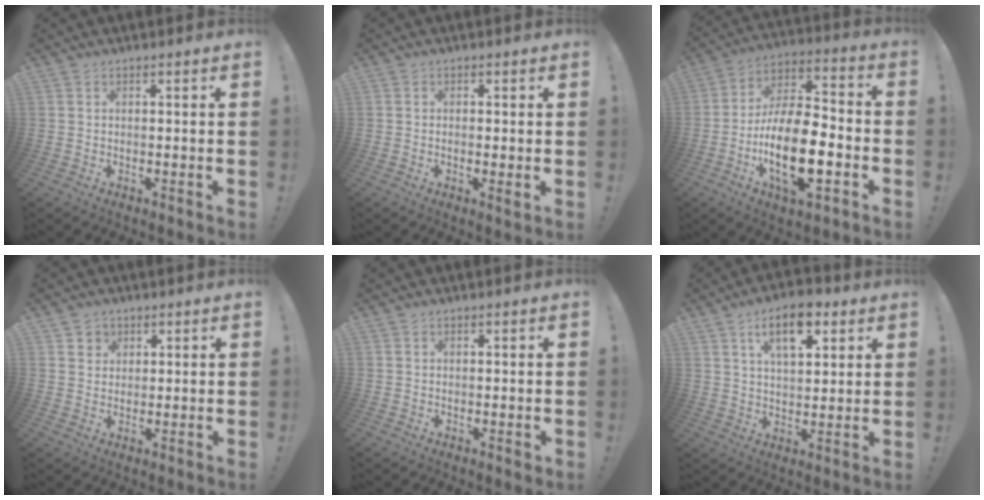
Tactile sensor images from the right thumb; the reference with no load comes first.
{"total": 1.9, "force": [-0.2, 0.2, 1.9], "torque": [-0.033, -0.001, -0.004]}
{"total": 20.2, "force": [-7.1, 8.5, 16.9], "torque": [-0.316, 0.029, -0.115]}
{"total": 3.1, "force": [1.5, 2.7, 0.3], "torque": [0.008, -0.012, 0.024]}
{"total": 0.7, "force": [0.1, 0.4, 0.6], "torque": [-0.011, 0.002, 0.003]}
{"total": 11.5, "force": [6.0, 5.6, 8.1], "torque": [-0.113, -0.017, 0.102]}